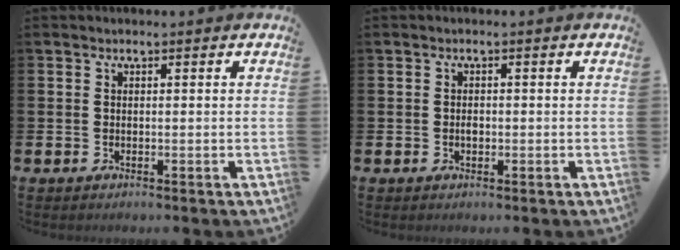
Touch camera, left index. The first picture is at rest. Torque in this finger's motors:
{"motor_torque": [0.06, 0.04, 0.00, 0.02]}